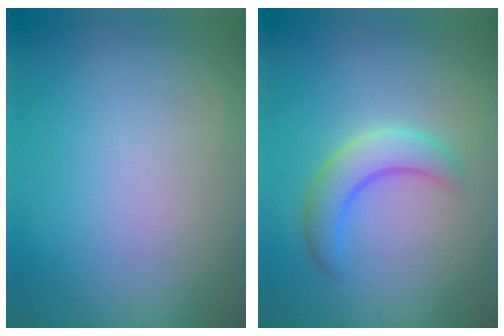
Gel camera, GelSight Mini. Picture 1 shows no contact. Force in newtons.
{"total": 3.3, "press": 3.3, "slide": 0.2}